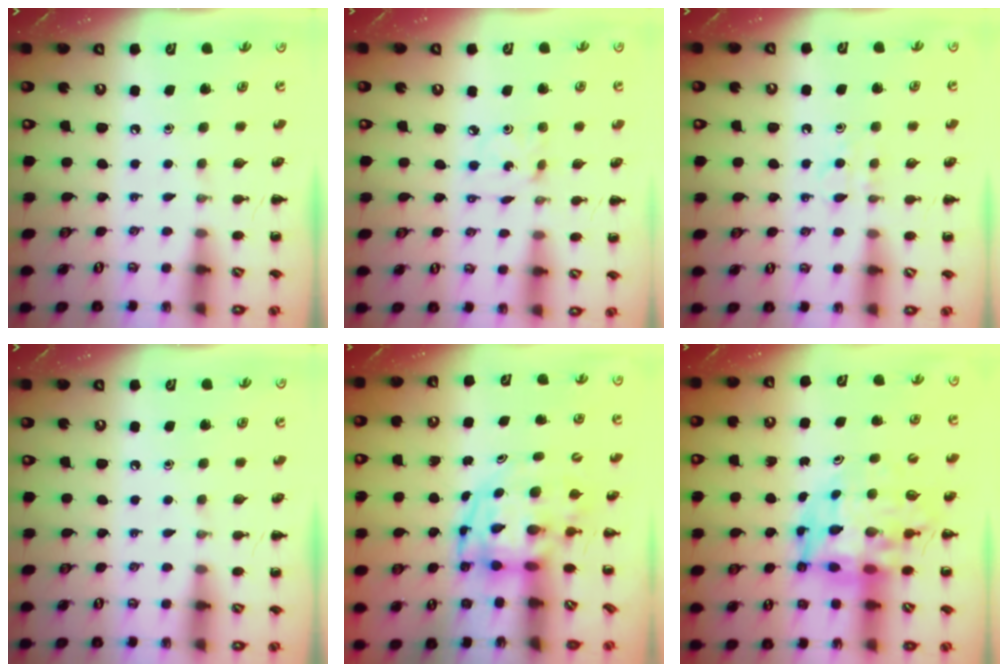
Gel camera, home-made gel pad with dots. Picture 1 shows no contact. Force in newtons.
{"total": 1.8, "press": 1.7, "slide": 0.5}
{"total": 4.1, "press": 3.9, "slide": 1.3}
{"total": 0.0}
{"total": 4.1, "press": 4.0, "slide": 0.9}
{"total": 8.5, "press": 8.1, "slide": 2.7}